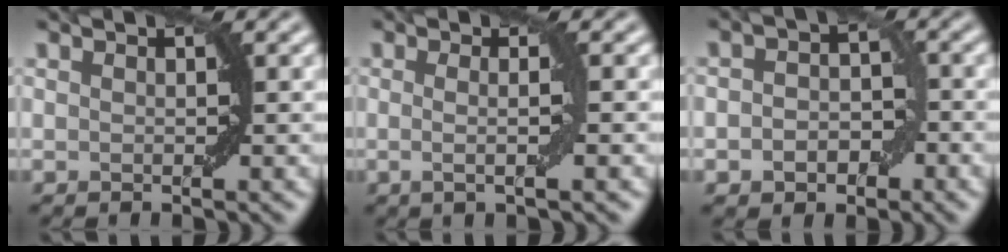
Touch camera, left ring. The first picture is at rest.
{"total": 2.8, "force": [-0.1, 0.7, 2.7], "torque": [-0.031, -0.002, -0.015]}
{"total": 3.6, "force": [-1.1, 2.6, 2.3], "torque": [-0.027, 0.000, -0.021]}